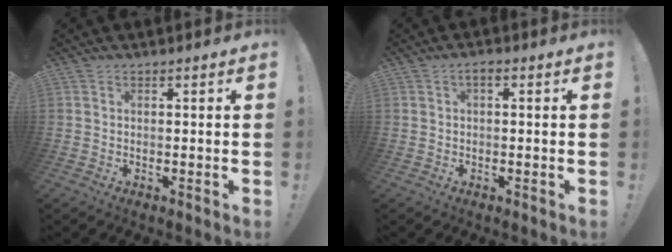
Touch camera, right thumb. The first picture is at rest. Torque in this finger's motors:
{"motor_torque": [-0.22, 0.40, 0.18, 0.17, 0.00]}